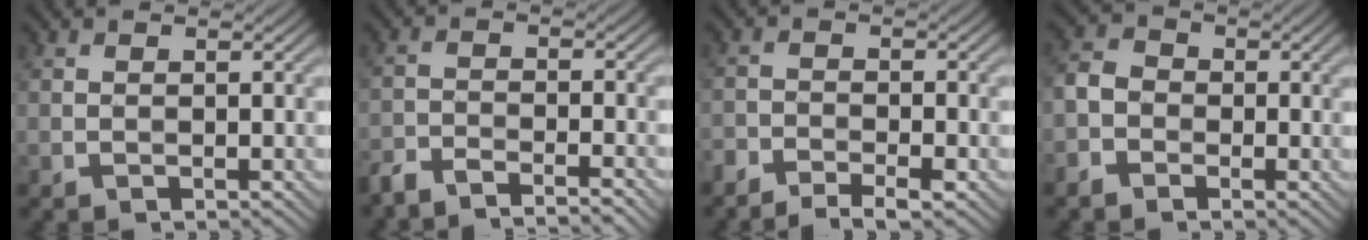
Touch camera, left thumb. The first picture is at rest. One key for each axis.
{"total": 4.9, "fx": -4.4, "fy": 0.7, "fz": 2.0, "tx": -0.041, "ty": -0.008, "tz": -0.087}
{"total": 4.6, "fx": -3.8, "fy": 1.0, "fz": 2.4, "tx": -0.046, "ty": -0.006, "tz": -0.072}
{"total": 3.3, "fx": -1.7, "fy": 2.5, "fz": 1.3, "tx": -0.036, "ty": 0.002, "tz": -0.047}